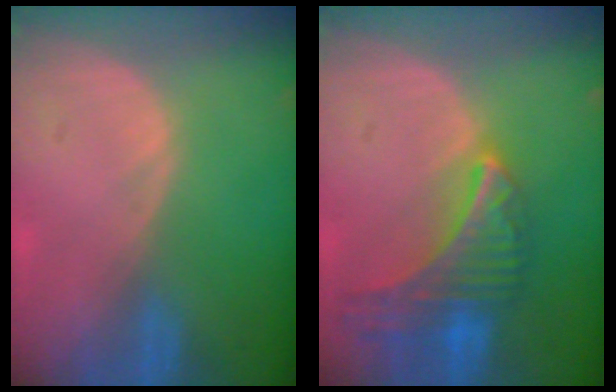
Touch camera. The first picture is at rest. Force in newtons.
{"total": 9.0, "press": 7.9, "slide": 4.3}